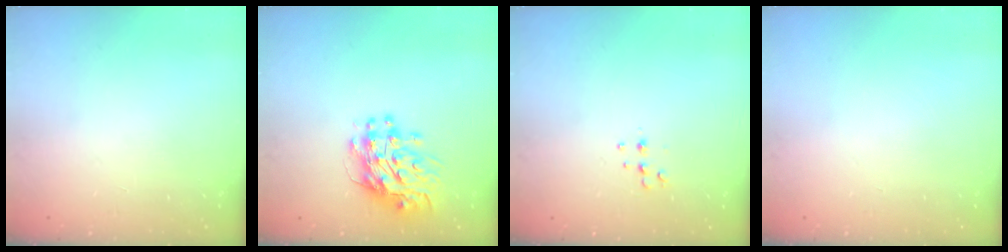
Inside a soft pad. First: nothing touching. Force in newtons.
{"total": 12.5, "press": 12.5, "slide": 1.1}
{"total": 5.3, "press": 5.2, "slide": 0.8}
{"total": 0.0}